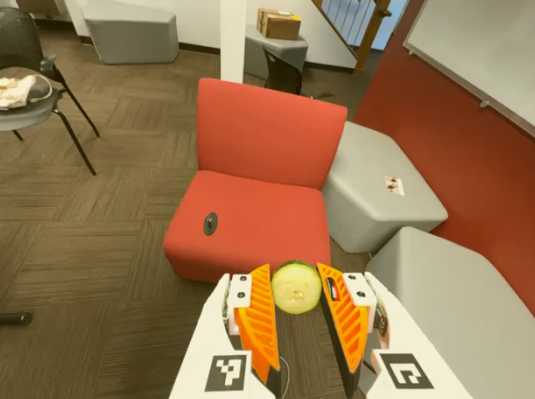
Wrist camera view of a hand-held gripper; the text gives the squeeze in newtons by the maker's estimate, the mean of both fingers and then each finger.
{"total": 8.1, "left": 7.8, "right": 8.4}